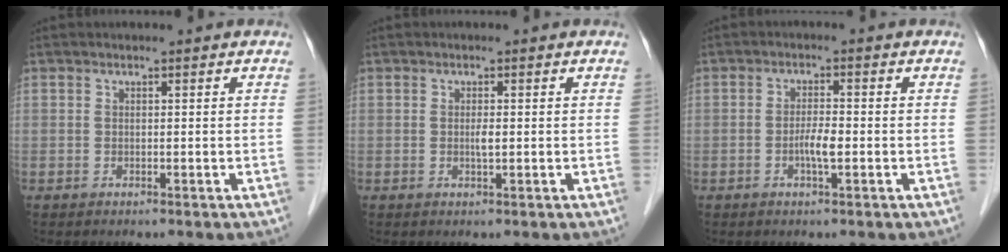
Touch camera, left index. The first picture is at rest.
{"total": 1.5, "force": [0.2, 0.1, 1.5], "torque": [-0.031, 0.000, 0.004]}
{"total": 2.8, "force": [-0.8, 0.3, 2.6], "torque": [-0.048, 0.001, -0.015]}